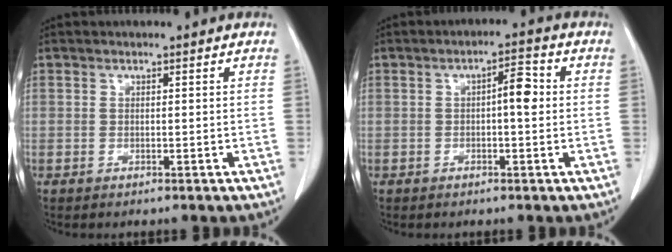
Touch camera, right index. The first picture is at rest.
{"total": 3.9, "force": [0.2, 0.9, 3.8], "torque": [-0.056, 0.010, -0.002]}